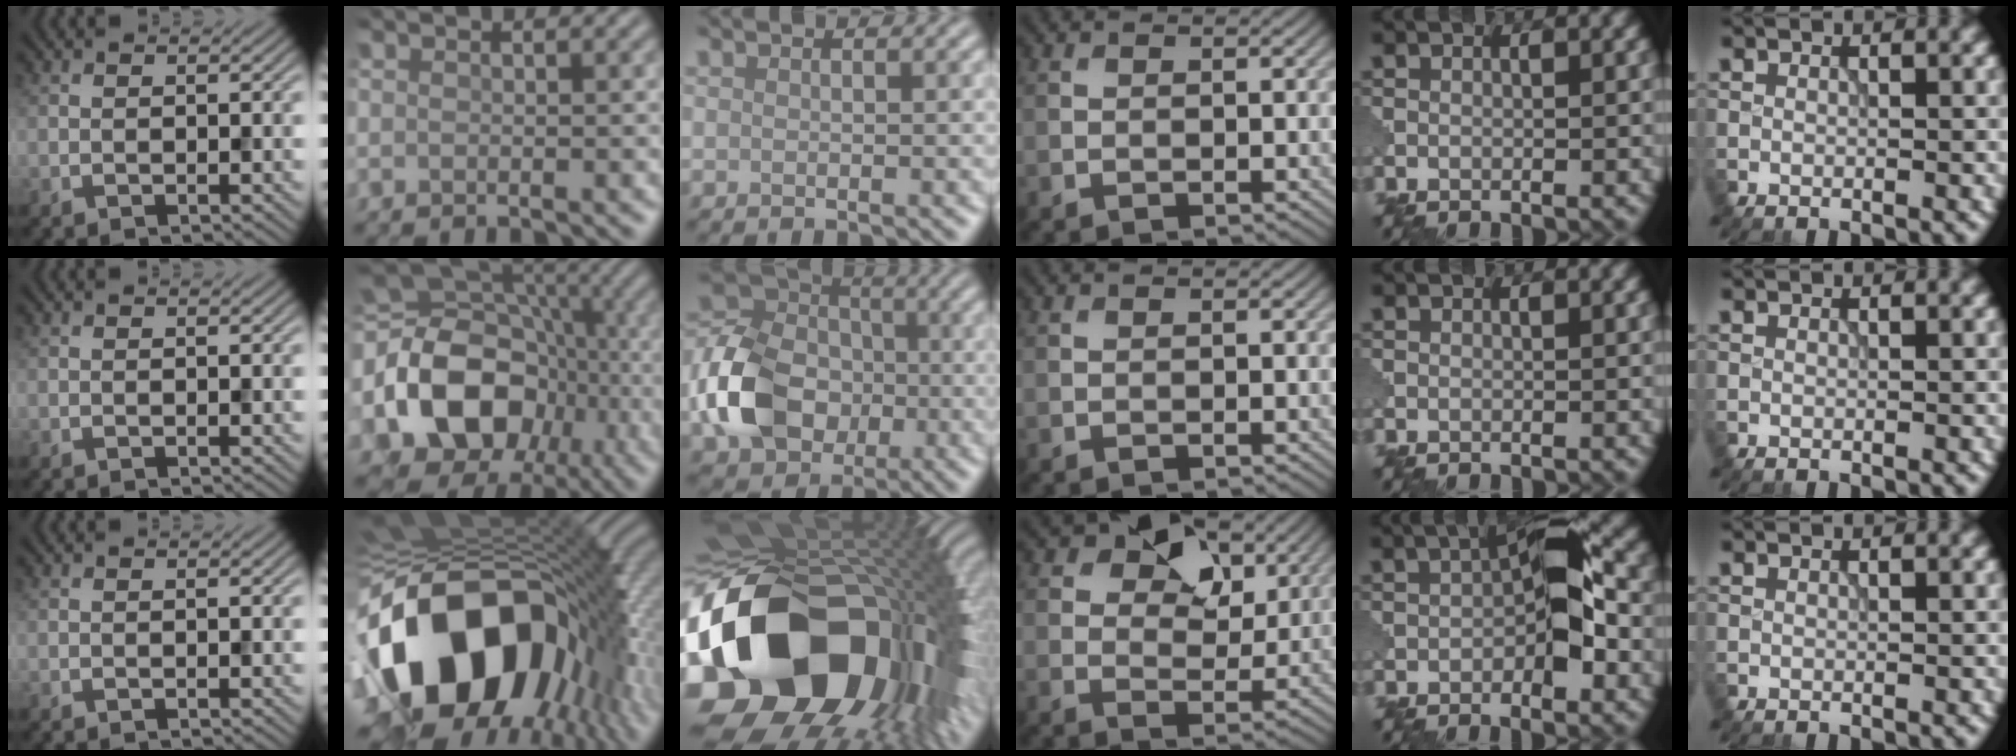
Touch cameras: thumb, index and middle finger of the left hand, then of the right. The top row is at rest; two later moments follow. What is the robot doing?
{"motion": "disassemble", "object": "puzzle pieces"}